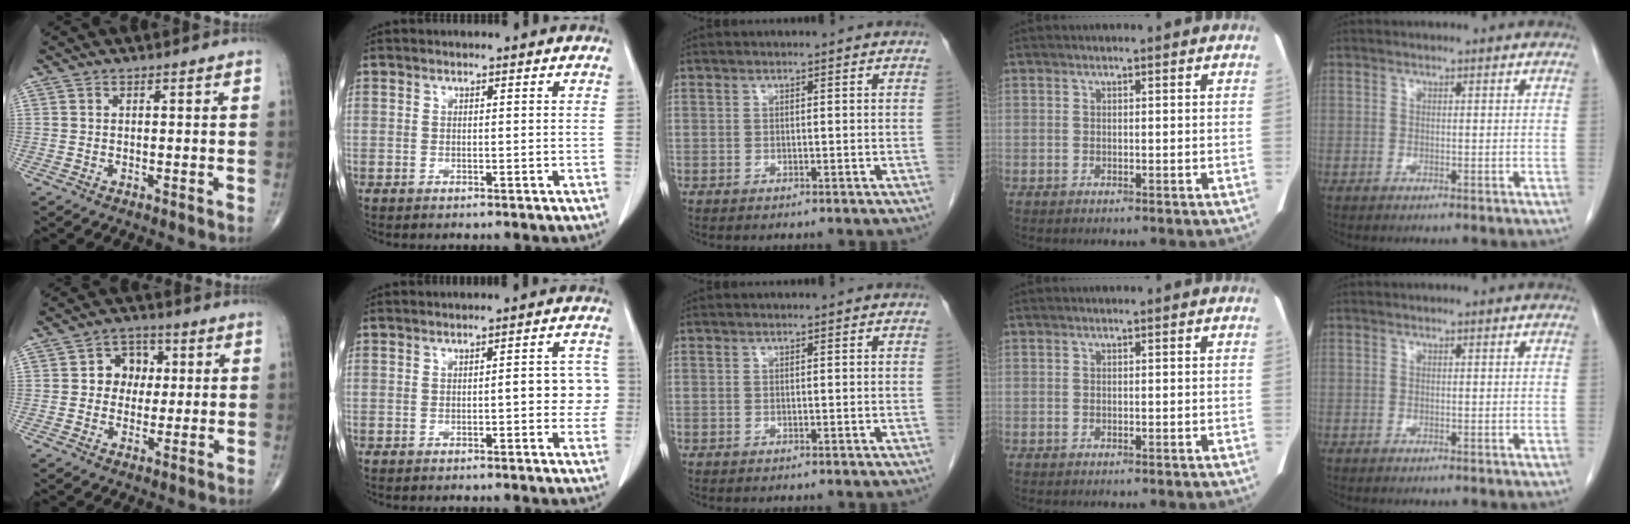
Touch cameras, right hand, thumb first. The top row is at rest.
{"thumb": {"total": 6.7, "force": [0.9, 5.7, 3.3], "torque": [-0.009, 0.009, 0.006]}, "index": {"total": 5.5, "force": [-0.5, 1.7, 5.2], "torque": [-0.049, 0.017, -0.011]}}